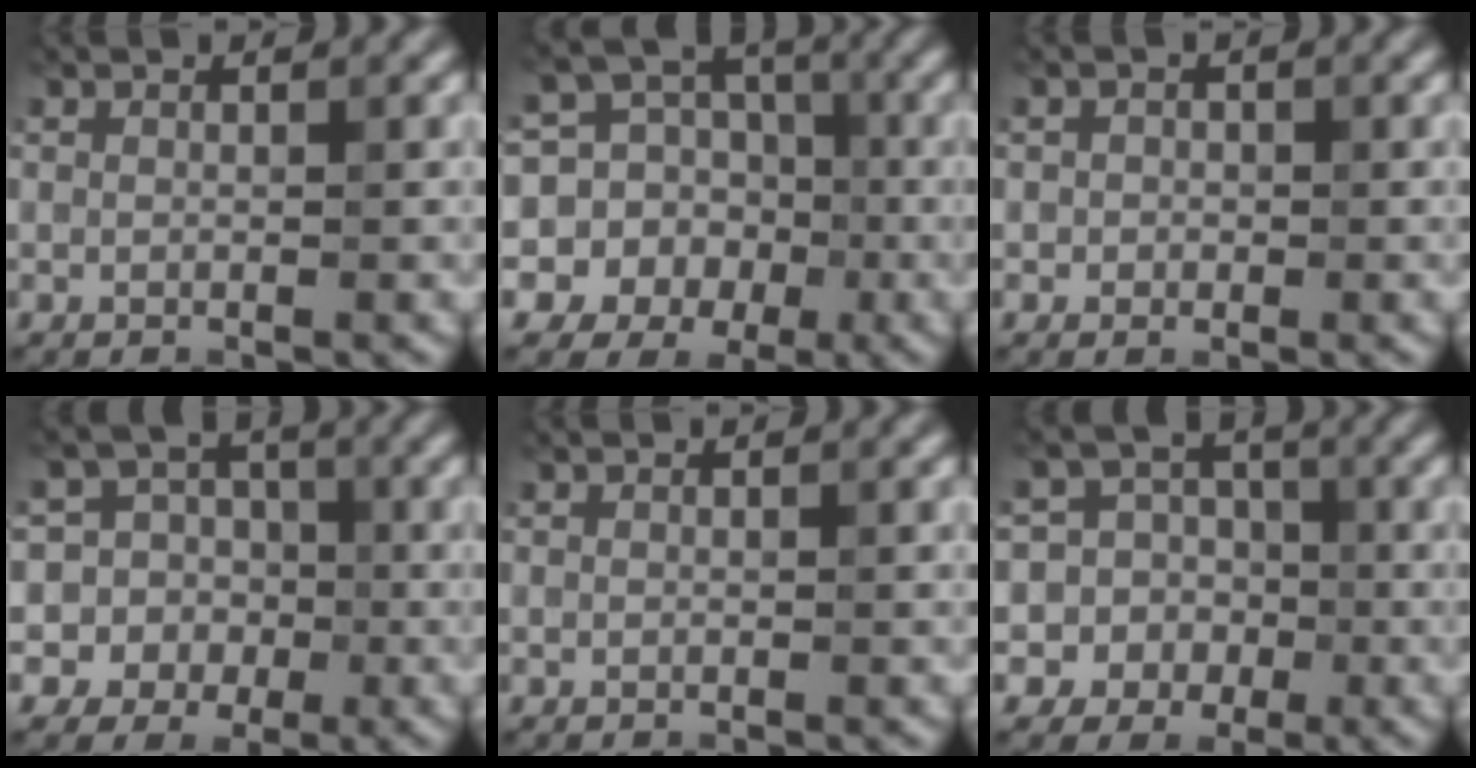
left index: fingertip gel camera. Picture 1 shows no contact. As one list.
[{"total": 12.1, "force": [-2.5, 11.3, 3.4], "torque": [-0.093, 0.007, -0.053]}, {"total": 1.0, "force": [0.0, 1.0, 0.2], "torque": [0.006, -0.004, -0.003]}, {"total": 8.4, "force": [-0.9, 8.3, 1.4], "torque": [-0.029, 0.024, -0.048]}, {"total": 0.0}, {"total": 8.7, "force": [-1.6, 8.5, 1.2], "torque": [-0.025, 0.018, -0.056]}]